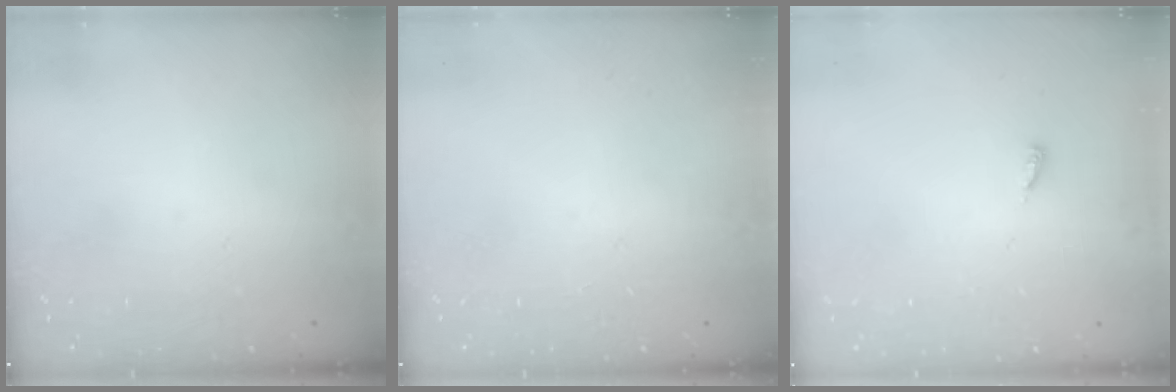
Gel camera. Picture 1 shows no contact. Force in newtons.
{"total": 0.0}
{"total": 2.9, "press": 2.9, "slide": 0.2}